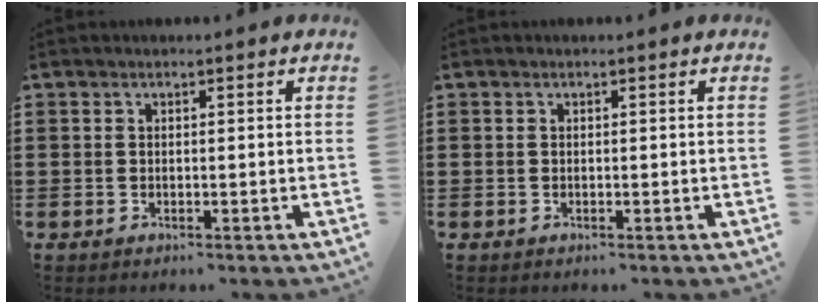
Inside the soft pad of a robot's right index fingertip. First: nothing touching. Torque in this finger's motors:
{"motor_torque": [-0.16, 0.17, 0.00, 0.00]}